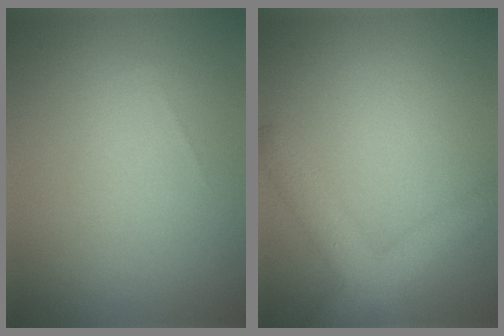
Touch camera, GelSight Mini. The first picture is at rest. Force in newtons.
{"total": 5.2, "press": 5.2, "slide": 0.2}